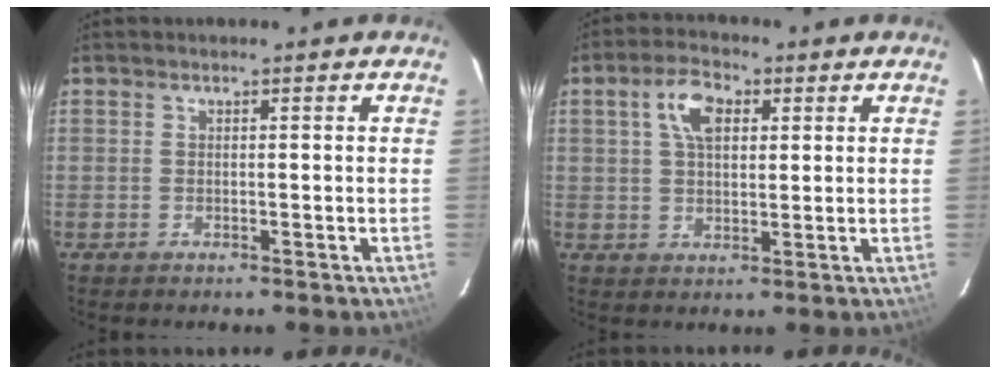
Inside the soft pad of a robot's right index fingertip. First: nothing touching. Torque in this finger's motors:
{"motor_torque": [0.33, 0.21, 0.25, 0.09]}